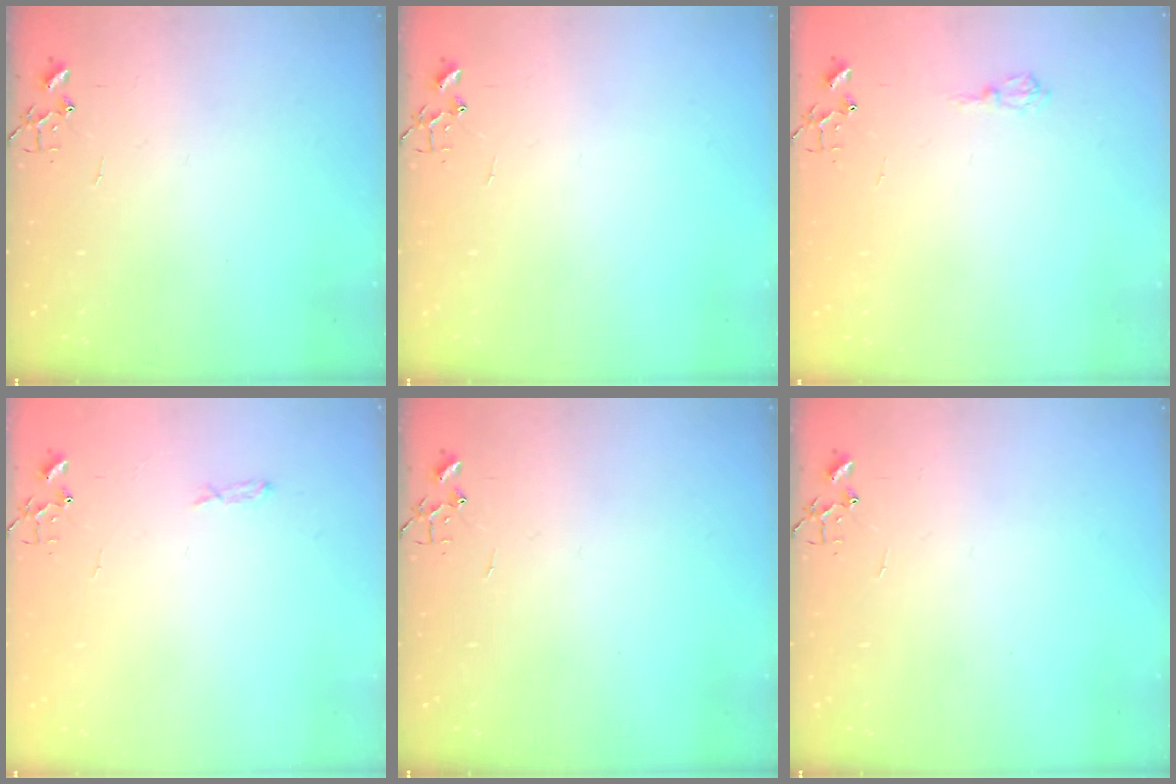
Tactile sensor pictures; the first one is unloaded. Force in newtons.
{"total": 0.0}
{"total": 5.9, "press": 5.9, "slide": 0.8}
{"total": 3.7, "press": 3.7, "slide": 0.6}
{"total": 0.0}
{"total": 0.0}